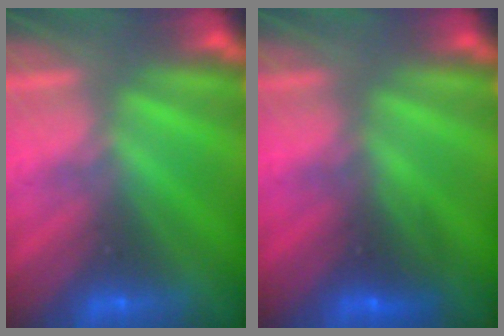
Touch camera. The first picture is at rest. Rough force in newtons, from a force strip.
{"total": 2.5}